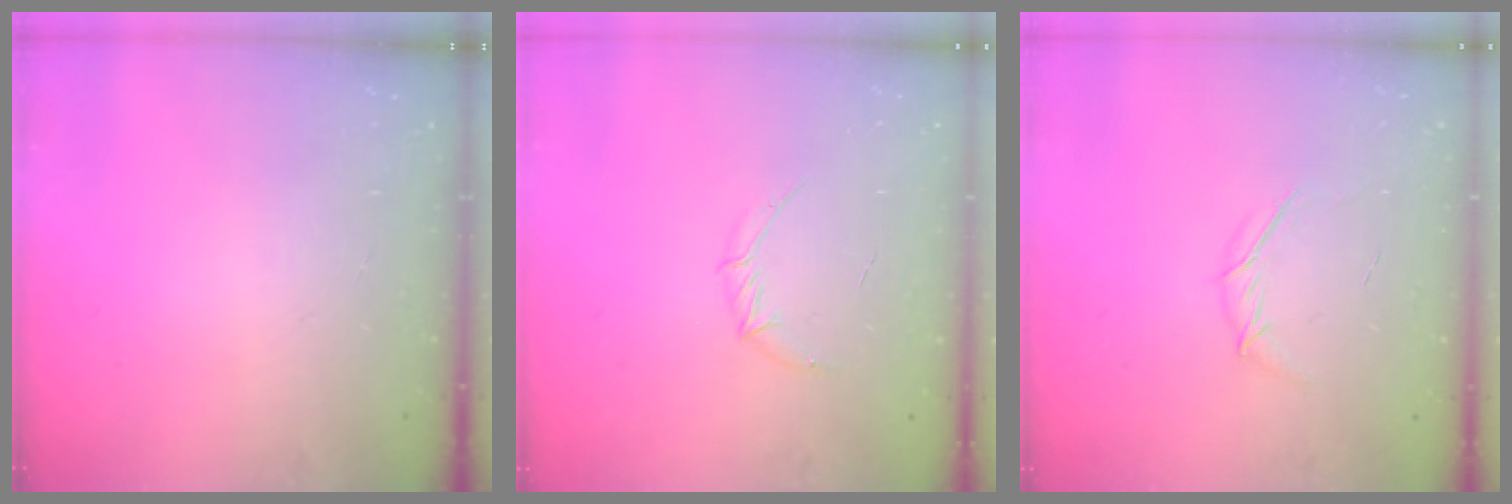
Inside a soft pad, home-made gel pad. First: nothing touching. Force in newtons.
{"total": 4.8, "press": 4.7, "slide": 1.3}
{"total": 3.4, "press": 3.3, "slide": 0.9}